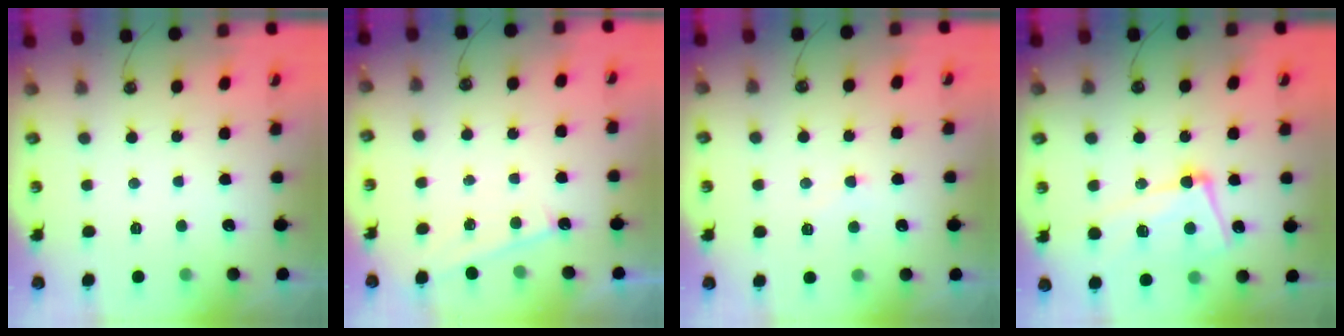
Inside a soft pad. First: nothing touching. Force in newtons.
{"total": 0.6, "press": 0.5, "slide": 0.1}
{"total": 2.7, "press": 2.6, "slide": 0.5}
{"total": 12.6, "press": 12.5, "slide": 1.7}